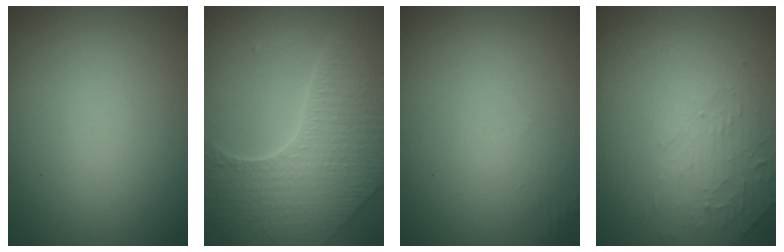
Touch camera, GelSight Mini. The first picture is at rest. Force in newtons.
{"total": 7.8, "press": 5.6, "slide": 5.4}
{"total": 0.7, "press": 0.6, "slide": 0.1}
{"total": 2.4, "press": 2.3, "slide": 0.5}